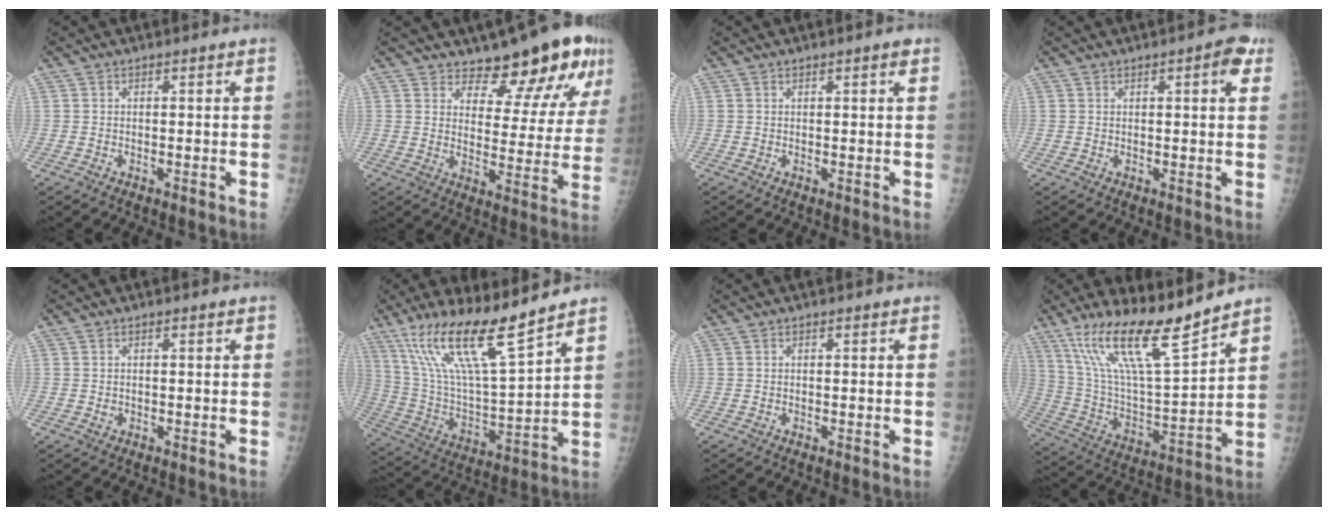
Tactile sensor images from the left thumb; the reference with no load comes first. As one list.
[{"total": 14.2, "force": [10.9, 5.0, 7.7], "torque": [-0.056, -0.085, 0.144]}, {"total": 1.2, "force": [0.7, 0.2, 0.9], "torque": [-0.013, -0.001, 0.009]}, {"total": 4.1, "force": [1.8, 1.3, 3.4], "torque": [-0.035, -0.002, 0.017]}, {"total": 0.8, "force": [0.0, 0.7, 0.3], "torque": [-0.003, 0.001, 0.002]}, {"total": 18.8, "force": [13.1, 2.7, 13.1], "torque": [-0.236, -0.065, 0.252]}, {"total": 0.0}, {"total": 18.9, "force": [13.8, 2.9, 12.6], "torque": [-0.214, -0.069, 0.261]}]